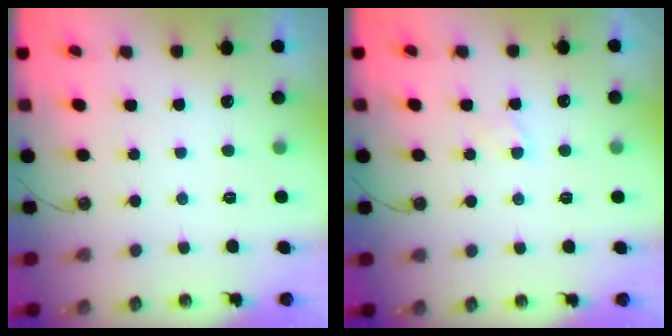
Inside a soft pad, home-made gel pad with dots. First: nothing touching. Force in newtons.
{"total": 2.7, "press": 2.7, "slide": 0.4}